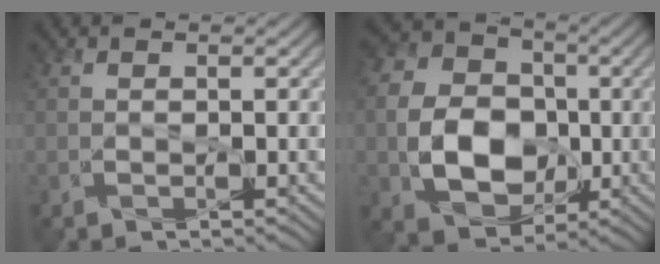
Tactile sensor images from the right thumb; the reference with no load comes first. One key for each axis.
{"total": 11.0, "fx": -1.6, "fy": 8.5, "fz": 6.8, "tx": -0.147, "ty": -0.004, "tz": -0.037}